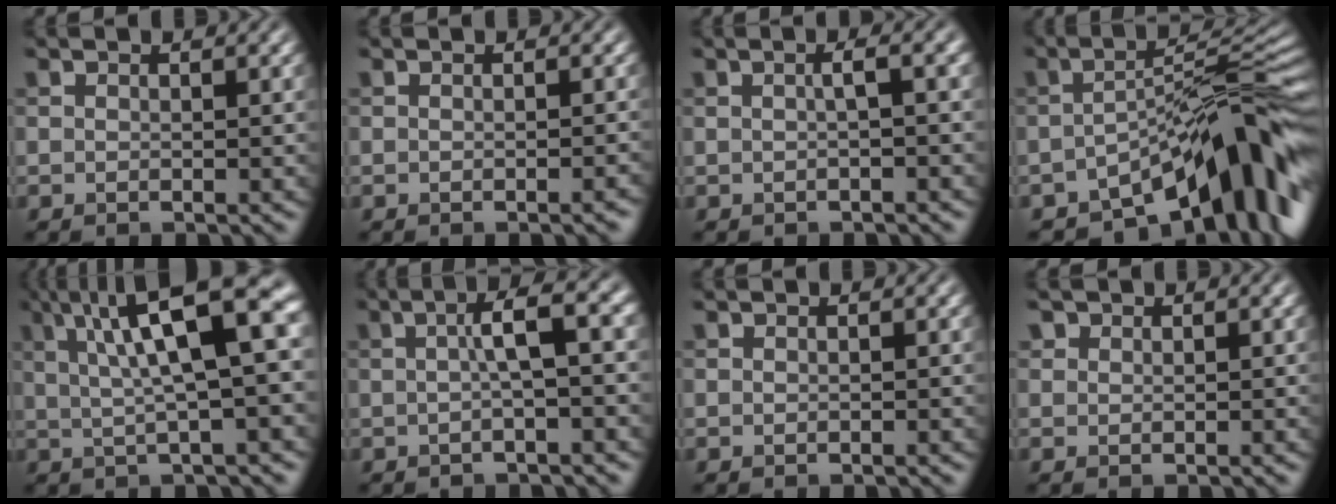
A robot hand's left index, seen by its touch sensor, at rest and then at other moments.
{"total": 0.9, "force": [-0.5, 0.1, 0.7], "torque": [-0.008, 0.000, -0.007]}
{"total": 2.1, "force": [0.4, 0.5, 2.0], "torque": [-0.026, 0.011, -0.003]}
{"total": 11.2, "force": [-6.1, 3.6, 8.6], "torque": [-0.101, 0.010, -0.110]}
{"total": 11.7, "force": [4.3, 3.0, 10.4], "torque": [-0.161, 0.020, 0.070]}
{"total": 4.4, "force": [0.7, 0.8, 4.3], "torque": [-0.066, 0.019, 0.005]}
{"total": 0.0}
{"total": 1.3, "force": [0.9, 0.9, 0.2], "torque": [-0.002, -0.001, 0.008]}